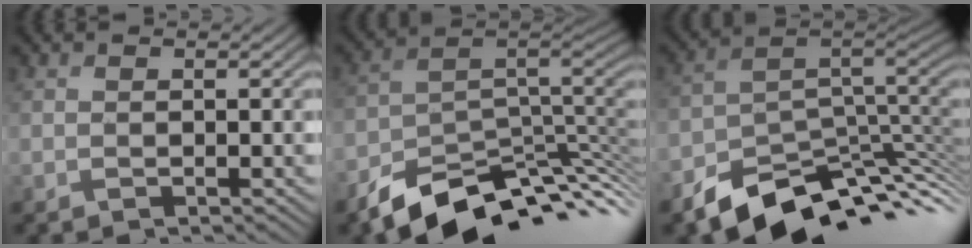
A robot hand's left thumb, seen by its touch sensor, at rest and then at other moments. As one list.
[{"total": 11.7, "force": [-6.4, 6.5, 7.3], "torque": [-0.141, -0.020, -0.102]}, {"total": 11.2, "force": [-5.2, 7.0, 6.9], "torque": [-0.133, -0.025, -0.084]}]